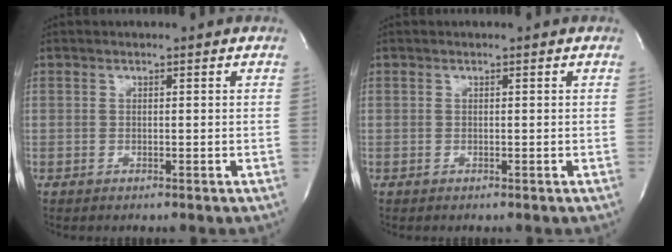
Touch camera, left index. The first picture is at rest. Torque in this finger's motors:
{"motor_torque": [0.00, 0.00, 0.00, -0.01]}